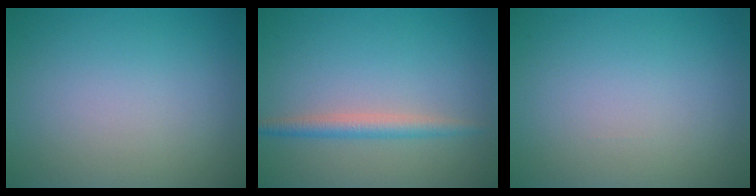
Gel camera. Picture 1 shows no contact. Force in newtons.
{"total": 2.2, "press": 2.2, "slide": 0.0}
{"total": 0.0}